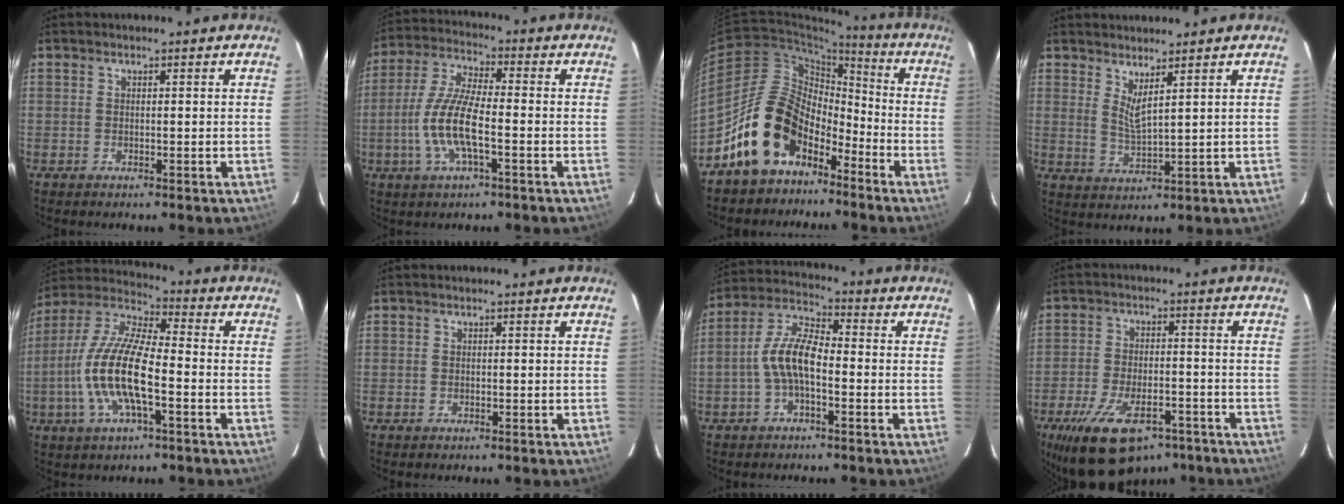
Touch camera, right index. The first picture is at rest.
{"total": 11.3, "force": [-3.1, 3.0, 10.4], "torque": [-0.222, 0.000, -0.063]}
{"total": 14.9, "force": [-9.5, 9.3, 6.8], "torque": [-0.127, 0.028, -0.151]}
{"total": 3.9, "force": [2.9, 0.1, 2.6], "torque": [-0.048, -0.013, 0.051]}
{"total": 16.0, "force": [-4.1, 4.9, 14.7], "torque": [-0.299, -0.001, -0.086]}
{"total": 0.0}
{"total": 8.6, "force": [-2.2, 3.6, 7.5], "torque": [-0.161, 0.019, -0.044]}
{"total": 17.4, "force": [-11.3, 8.1, 10.4], "torque": [-0.214, -0.020, -0.178]}